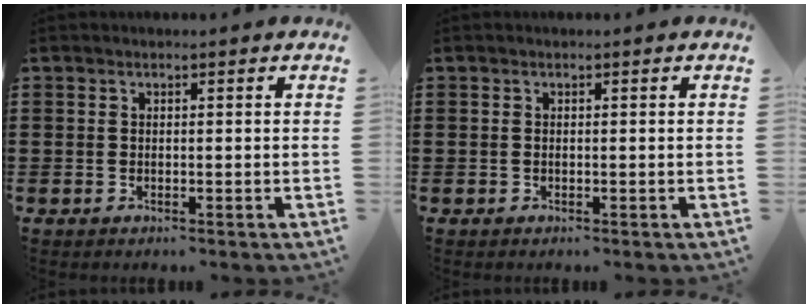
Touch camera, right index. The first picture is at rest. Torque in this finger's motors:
{"motor_torque": [2.14, 0.00, 0.02, 0.00]}